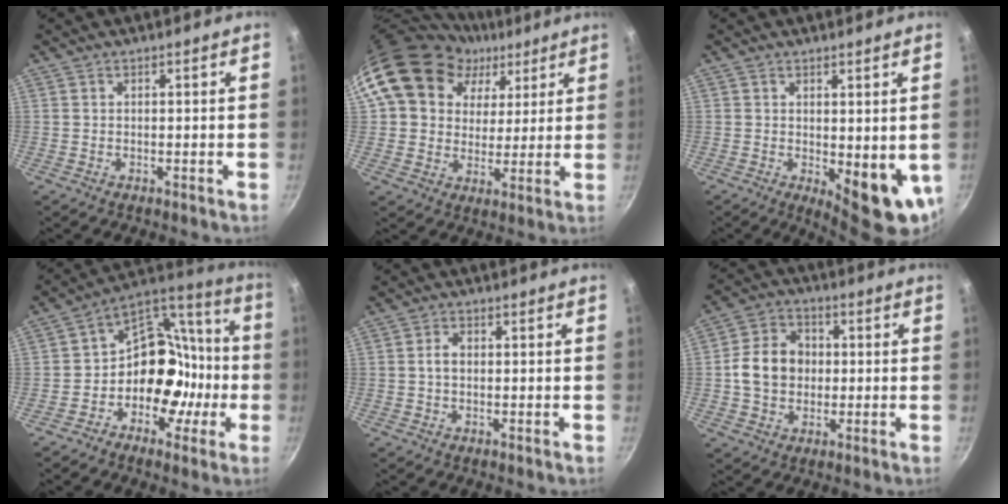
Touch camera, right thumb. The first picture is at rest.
{"total": 16.9, "force": [8.2, 13.0, 7.0], "torque": [-0.096, -0.010, 0.141]}
{"total": 8.9, "force": [0.2, 3.8, 8.0], "torque": [-0.088, -0.010, 0.015]}
{"total": 16.1, "force": [-4.1, 12.9, 8.7], "torque": [-0.067, 0.077, -0.071]}
{"total": 2.3, "force": [0.0, 1.6, 1.7], "torque": [-0.026, 0.007, -0.001]}
{"total": 10.4, "force": [0.1, 8.6, 5.9], "torque": [-0.080, 0.017, -0.009]}